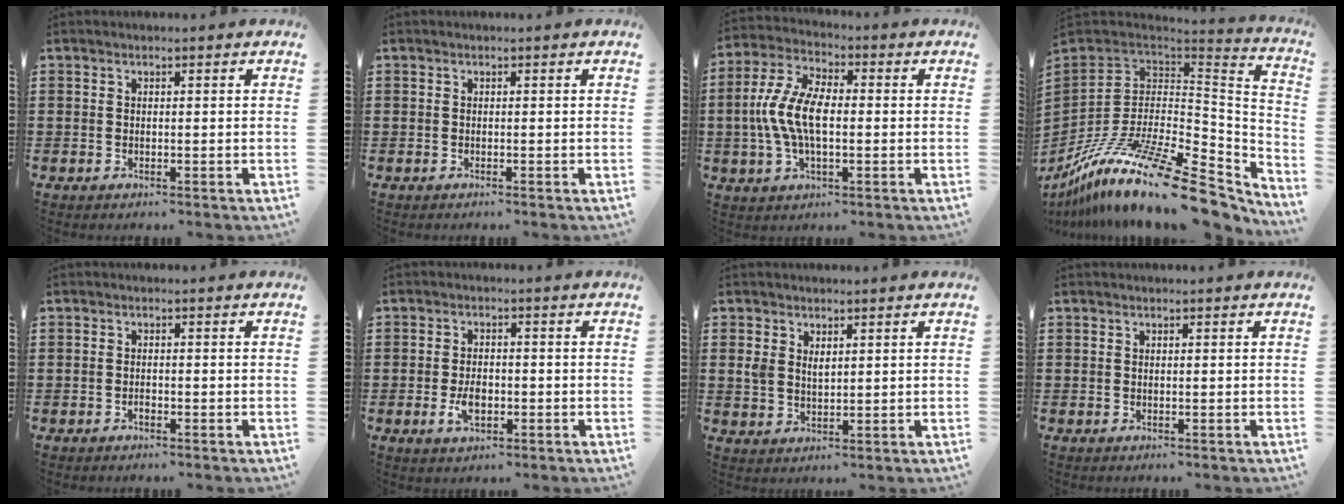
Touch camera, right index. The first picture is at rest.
{"total": 0.0}
{"total": 9.3, "force": [-0.9, 4.5, 8.1], "torque": [-0.191, -0.003, -0.026]}
{"total": 20.4, "force": [-13.0, 6.4, 14.4], "torque": [-0.275, 0.036, -0.228]}
{"total": 1.0, "force": [-0.7, 0.5, 0.6], "torque": [-0.014, -0.002, -0.012]}
{"total": 4.0, "force": [-1.1, 2.3, 3.1], "torque": [-0.063, -0.001, -0.020]}
{"total": 2.6, "force": [1.2, 1.8, 1.5], "torque": [-0.026, 0.003, 0.021]}
{"total": 0.0}